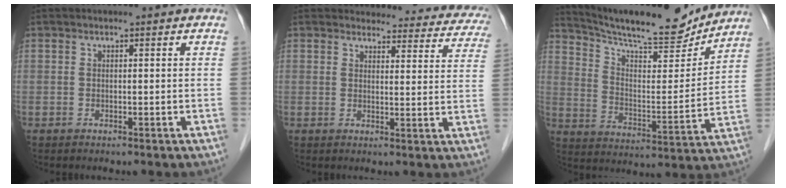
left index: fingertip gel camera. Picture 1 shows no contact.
{"total": 18.4, "force": [17.3, 5.5, 3.3], "torque": [-0.004, -0.040, 0.168]}
{"total": 18.0, "force": [16.8, 2.5, 6.1], "torque": [-0.111, -0.012, 0.257]}